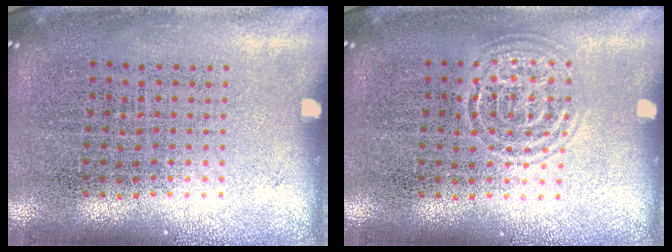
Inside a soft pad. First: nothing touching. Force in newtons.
{"total": 1.3, "press": 1.3, "slide": 0.1}